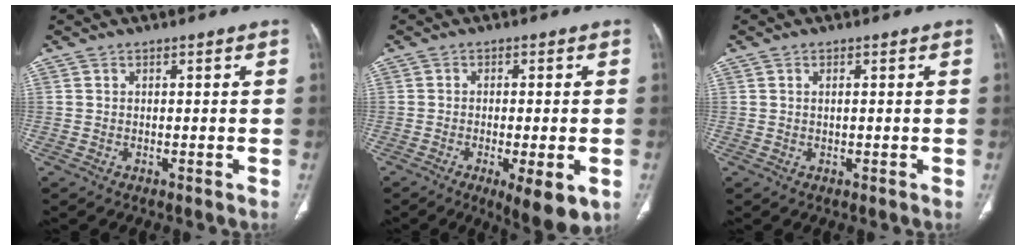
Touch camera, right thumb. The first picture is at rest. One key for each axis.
{"total": 9.3, "fx": -3.6, "fy": 2.5, "fz": 8.2, "tx": -0.117, "ty": -0.009, "tz": -0.048}
{"total": 0.7, "fx": 0.2, "fy": 0.2, "fz": 0.7, "tx": -0.016, "ty": 0.000, "tz": 0.003}